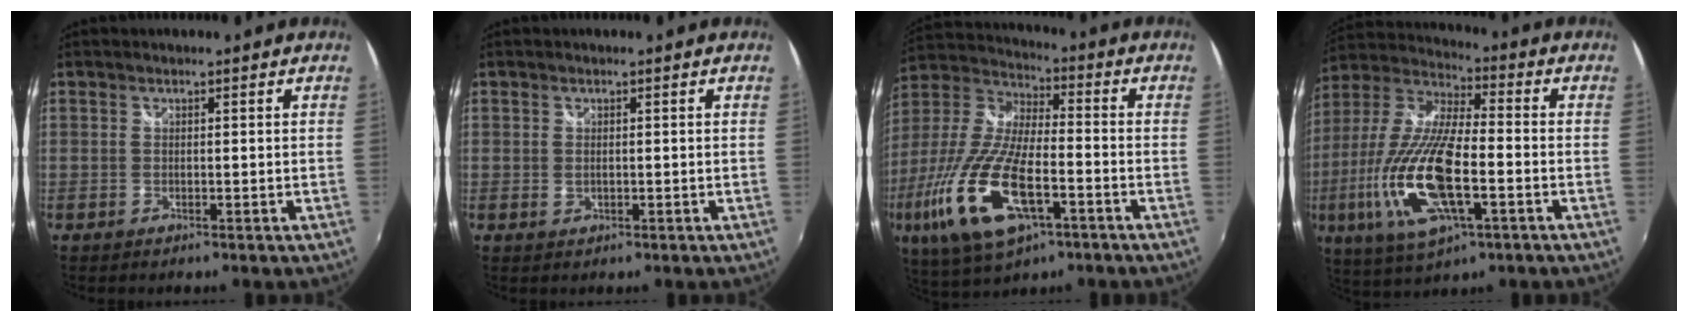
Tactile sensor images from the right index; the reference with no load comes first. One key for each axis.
{"total": 1.0, "fx": 0.0, "fy": 0.7, "fz": 0.7, "tx": -0.013, "ty": 0.002, "tz": 0.001}
{"total": 22.3, "fx": -8.8, "fy": 8.5, "fz": 18.7, "tx": -0.399, "ty": -0.046, "tz": -0.163}
{"total": 20.3, "fx": -5.7, "fy": 6.6, "fz": 18.3, "tx": -0.383, "ty": -0.023, "tz": -0.107}